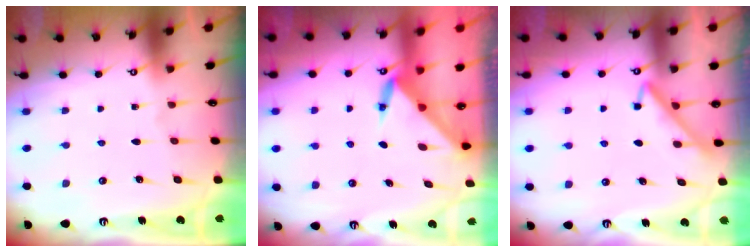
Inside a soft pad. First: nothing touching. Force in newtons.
{"total": 3.5, "press": 3.5, "slide": 0.4}
{"total": 4.0, "press": 3.9, "slide": 0.5}